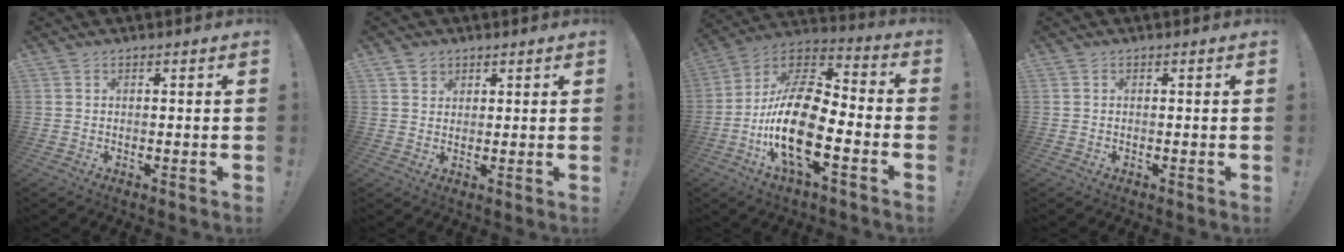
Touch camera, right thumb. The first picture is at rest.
{"total": 2.4, "force": [1.6, 1.8, 0.1], "torque": [-0.001, -0.005, 0.028]}
{"total": 22.1, "force": [-5.9, 9.8, 18.9], "torque": [-0.382, 0.026, -0.099]}
{"total": 0.0}